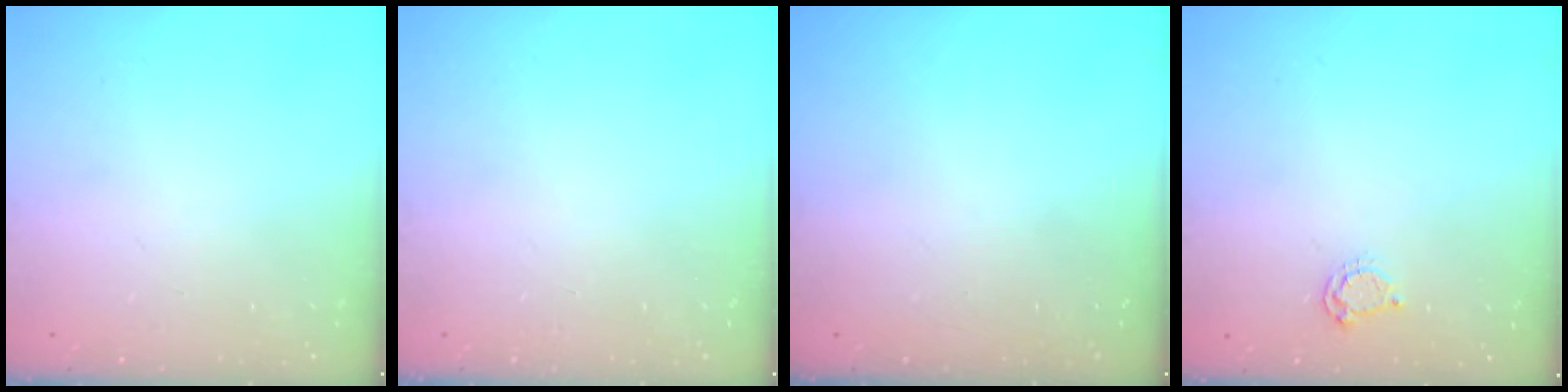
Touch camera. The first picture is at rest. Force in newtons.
{"total": 0.0}
{"total": 0.0}
{"total": 3.3, "press": 3.2, "slide": 0.4}